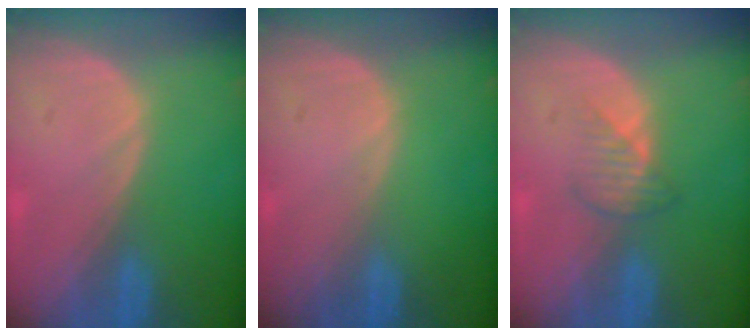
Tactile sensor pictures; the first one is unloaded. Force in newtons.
{"total": 0.0}
{"total": 2.6, "press": 2.6, "slide": 0.4}